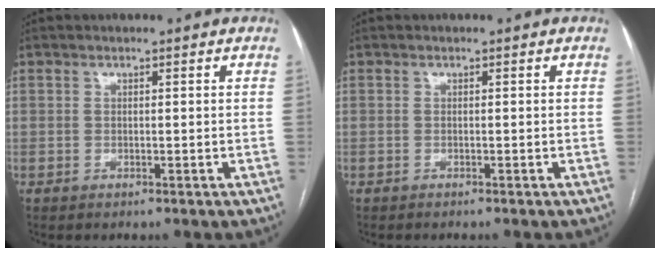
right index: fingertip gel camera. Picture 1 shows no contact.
{"total": 1.1, "force": [-1.1, 0.1, 0.3], "torque": [-0.002, -0.001, -0.016]}